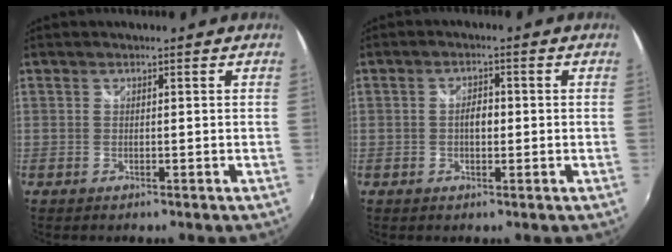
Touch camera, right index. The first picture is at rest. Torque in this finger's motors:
{"motor_torque": [0.35, -0.07, 0.22, 0.06]}